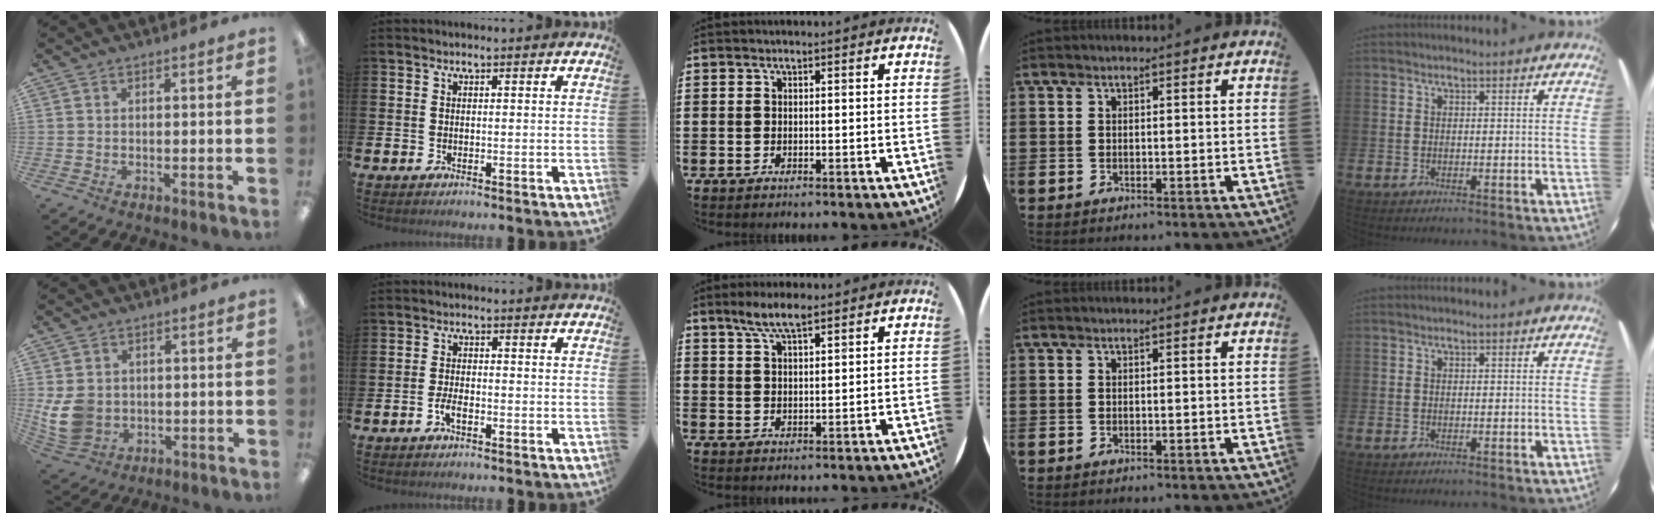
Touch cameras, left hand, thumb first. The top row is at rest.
{"thumb": {"total": 9.1, "force": [0.2, 7.7, 4.8], "torque": [-0.107, 0.011, 0.008]}, "index": {"total": 2.1, "force": [-1.0, 0.9, 1.7], "torque": [-0.033, 0.001, -0.018]}, "middle": {"total": 4.9, "force": [3.7, 1.2, 3.0], "torque": [-0.065, 0.001, 0.065]}}